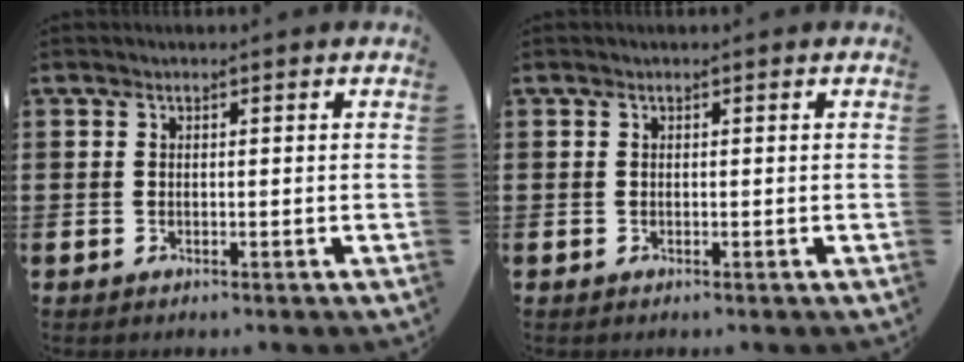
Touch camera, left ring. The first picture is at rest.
{"total": 0.0}